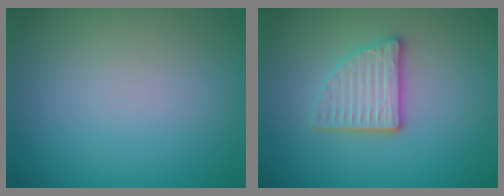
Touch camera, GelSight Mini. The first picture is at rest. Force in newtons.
{"total": 3.6, "press": 3.0, "slide": 1.9}